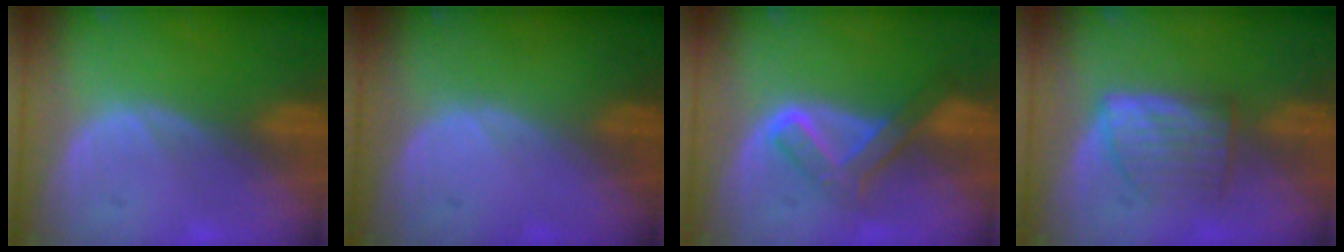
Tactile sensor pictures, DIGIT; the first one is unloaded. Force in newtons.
{"total": 0.0}
{"total": 5.3, "press": 5.3, "slide": 0.5}
{"total": 5.2, "press": 5.2, "slide": 0.3}